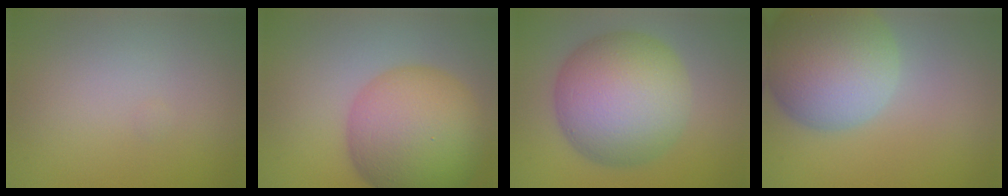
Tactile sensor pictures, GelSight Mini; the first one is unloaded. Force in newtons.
{"total": 11.6, "press": 11.6, "slide": 0.4}
{"total": 11.8, "press": 11.8, "slide": 0.2}
{"total": 10.6, "press": 10.5, "slide": 0.8}